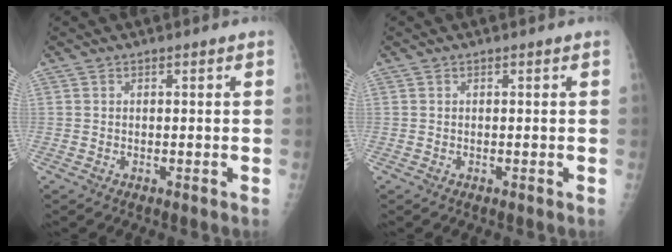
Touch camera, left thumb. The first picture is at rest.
{"total": 0.0}